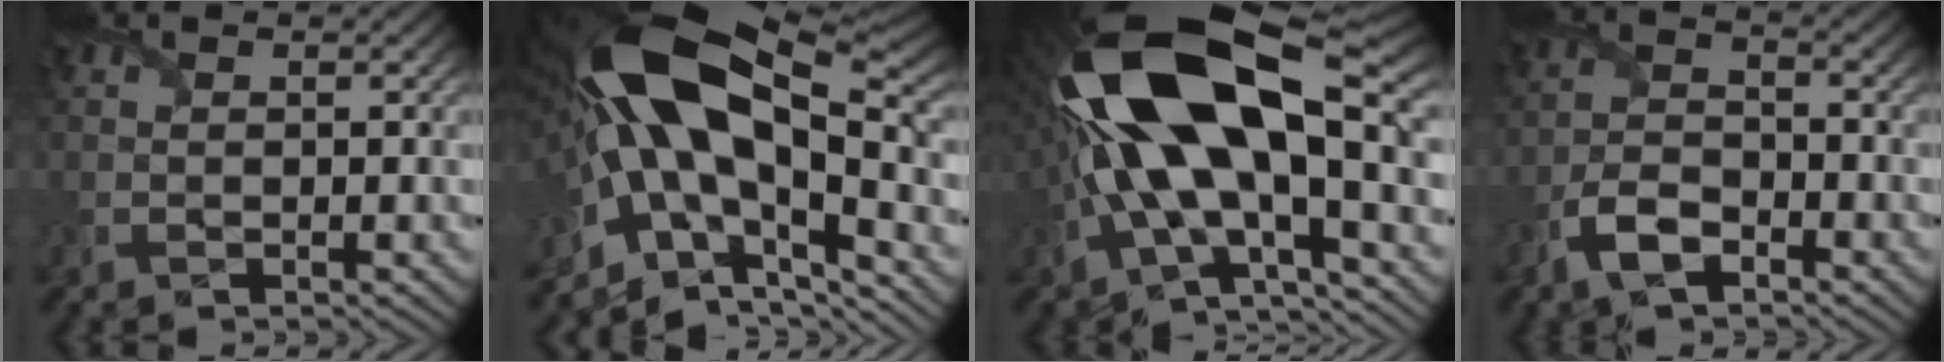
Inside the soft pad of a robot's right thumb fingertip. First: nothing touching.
{"total": 19.6, "force": [-0.8, 9.9, 16.9], "torque": [-0.331, -0.006, -0.011]}
{"total": 20.7, "force": [0.6, 9.6, 18.3], "torque": [-0.365, -0.009, 0.020]}
{"total": 5.7, "force": [-3.4, 2.7, 3.7], "torque": [-0.082, -0.003, -0.078]}